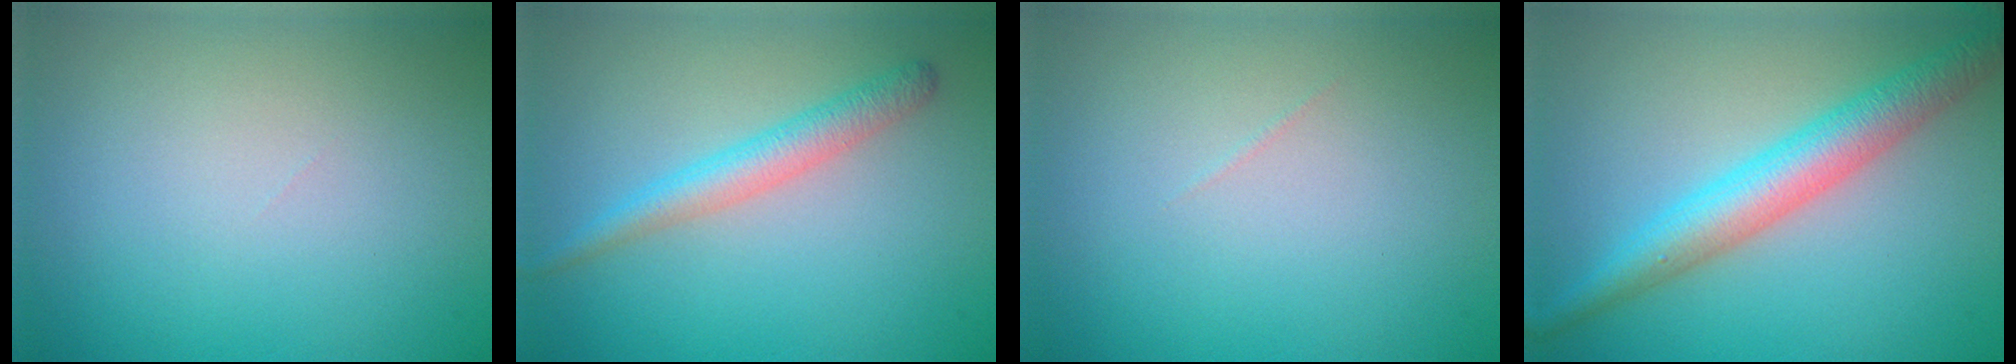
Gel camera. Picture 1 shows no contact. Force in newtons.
{"total": 2.8, "press": 2.8, "slide": 0.0}
{"total": 0.0}
{"total": 5.0, "press": 5.0, "slide": 0.1}